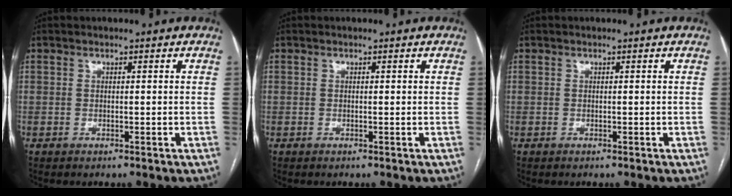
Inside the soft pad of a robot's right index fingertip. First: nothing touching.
{"total": 0.0}
{"total": 0.0}